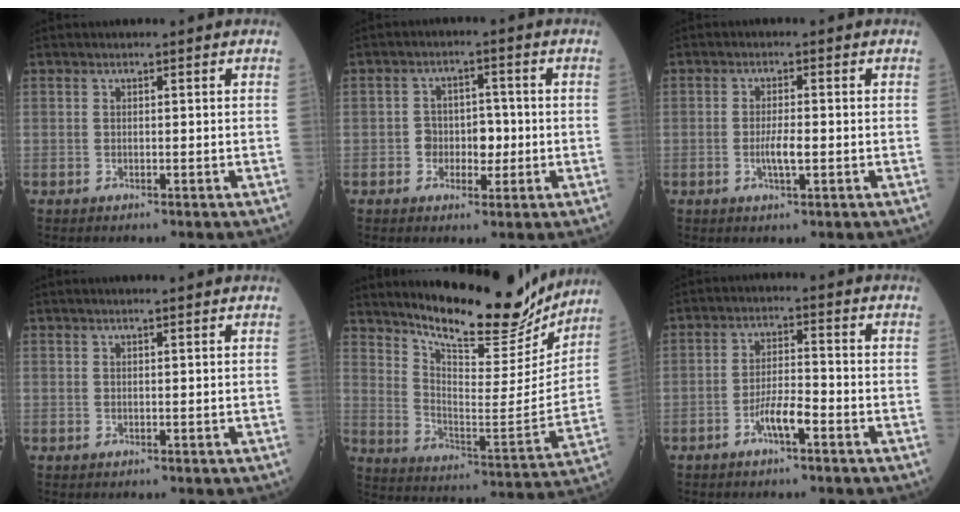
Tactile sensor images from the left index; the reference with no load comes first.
{"total": 4.7, "force": [-0.9, 3.3, 3.3], "torque": [-0.048, 0.013, -0.014]}
{"total": 3.1, "force": [-0.7, 0.6, 3.0], "torque": [-0.061, -0.001, -0.012]}
{"total": 1.7, "force": [1.4, -0.2, 0.9], "torque": [-0.013, 0.012, 0.023]}
{"total": 19.1, "force": [17.1, 3.6, 7.8], "torque": [-0.127, -0.041, 0.254]}
{"total": 4.5, "force": [-2.5, 0.8, 3.7], "torque": [-0.073, 0.003, -0.050]}